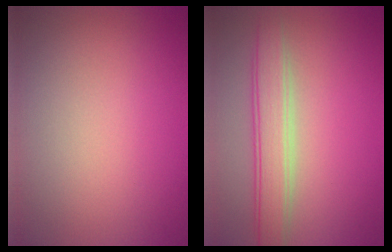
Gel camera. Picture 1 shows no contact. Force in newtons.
{"total": 4.0, "press": 4.0, "slide": 0.2}